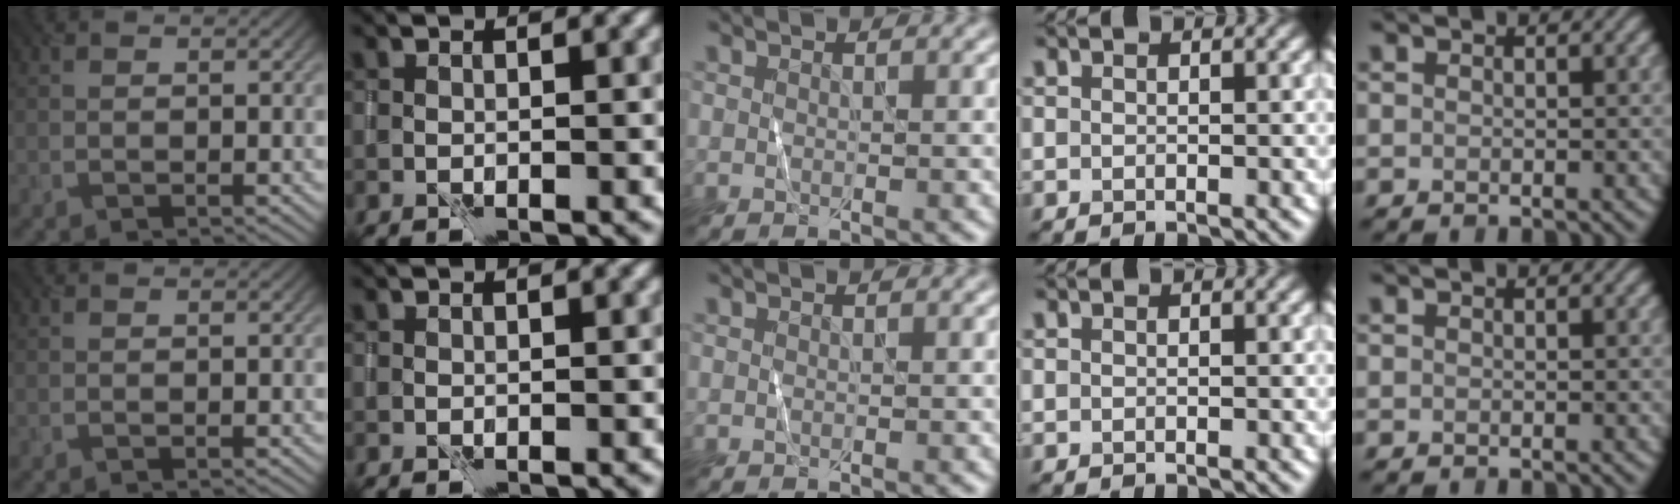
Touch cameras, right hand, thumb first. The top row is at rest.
{}